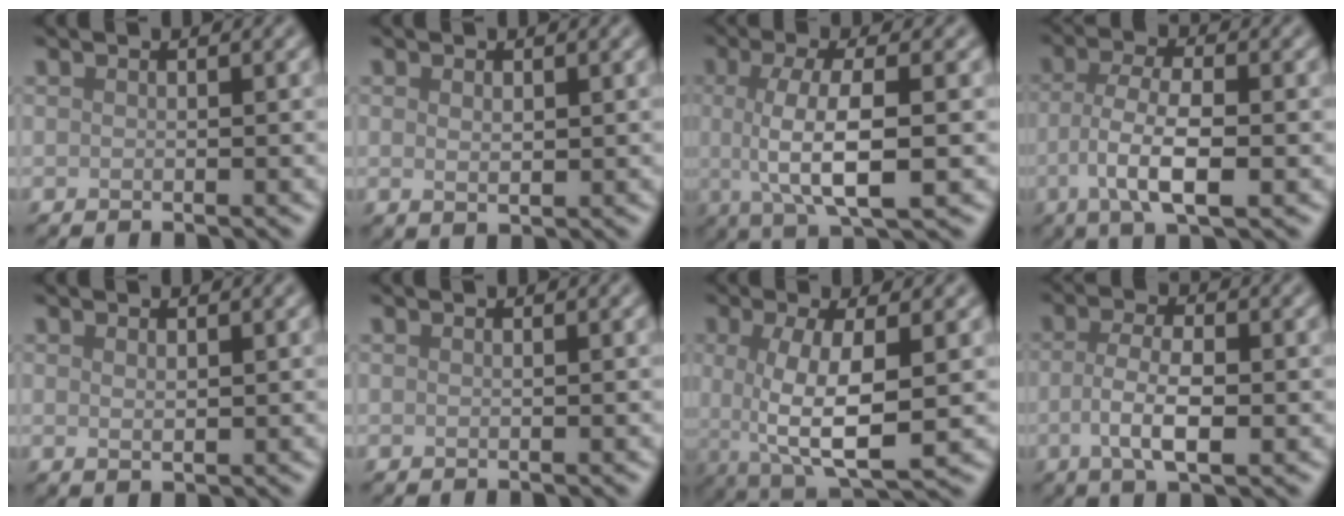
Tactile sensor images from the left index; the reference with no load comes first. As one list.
[{"total": 1.2, "force": [0.4, 0.7, 1.0], "torque": [-0.019, -0.003, 0.011]}, {"total": 6.4, "force": [-0.2, 1.9, 6.2], "torque": [-0.112, -0.001, -0.003]}, {"total": 5.1, "force": [-1.3, 1.7, 4.6], "torque": [-0.095, -0.001, -0.026]}, {"total": 0.9, "force": [0.4, 0.4, 0.7], "torque": [-0.017, -0.003, 0.011]}, {"total": 0.0}, {"total": 7.5, "force": [-0.2, 2.6, 7.0], "torque": [-0.138, -0.009, 0.000]}, {"total": 4.2, "force": [-0.8, 1.5, 3.8], "torque": [-0.080, -0.002, -0.018]}]